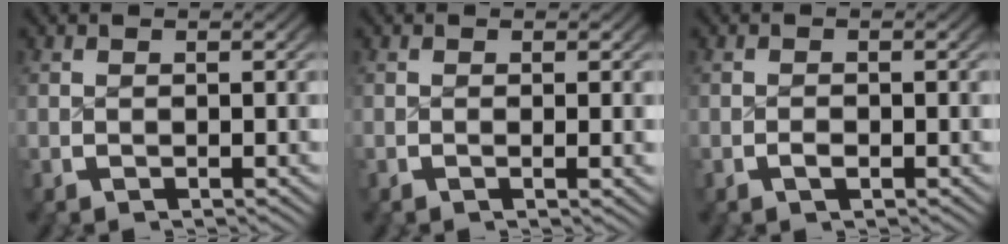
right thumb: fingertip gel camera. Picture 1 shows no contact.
{"total": 0.9, "force": [0.0, 0.0, 0.9], "torque": [-0.015, -0.002, -0.001]}
{"total": 0.9, "force": [-0.5, 0.5, 0.5], "torque": [-0.009, -0.003, -0.010]}